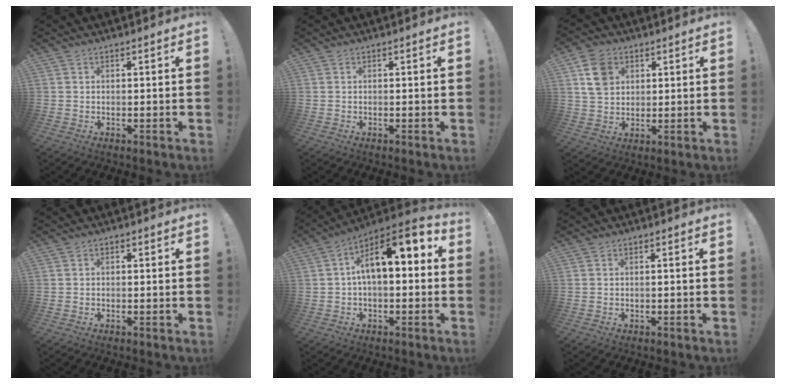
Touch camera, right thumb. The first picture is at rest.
{"total": 0.0}
{"total": 9.7, "force": [3.7, 7.5, 5.1], "torque": [-0.087, 0.000, 0.073]}
{"total": 1.0, "force": [-0.6, 0.5, 0.5], "torque": [-0.012, 0.005, -0.010]}
{"total": 12.6, "force": [3.4, 5.5, 10.8], "torque": [-0.161, -0.016, 0.060]}
{"total": 0.8, "force": [-0.5, -0.1, 0.6], "torque": [-0.016, 0.003, -0.008]}